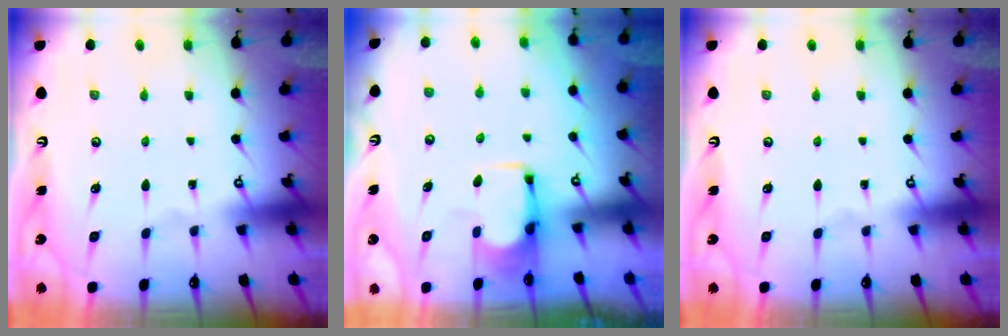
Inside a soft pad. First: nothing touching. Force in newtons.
{"total": 1.8, "press": 1.6, "slide": 0.7}
{"total": 0.0}